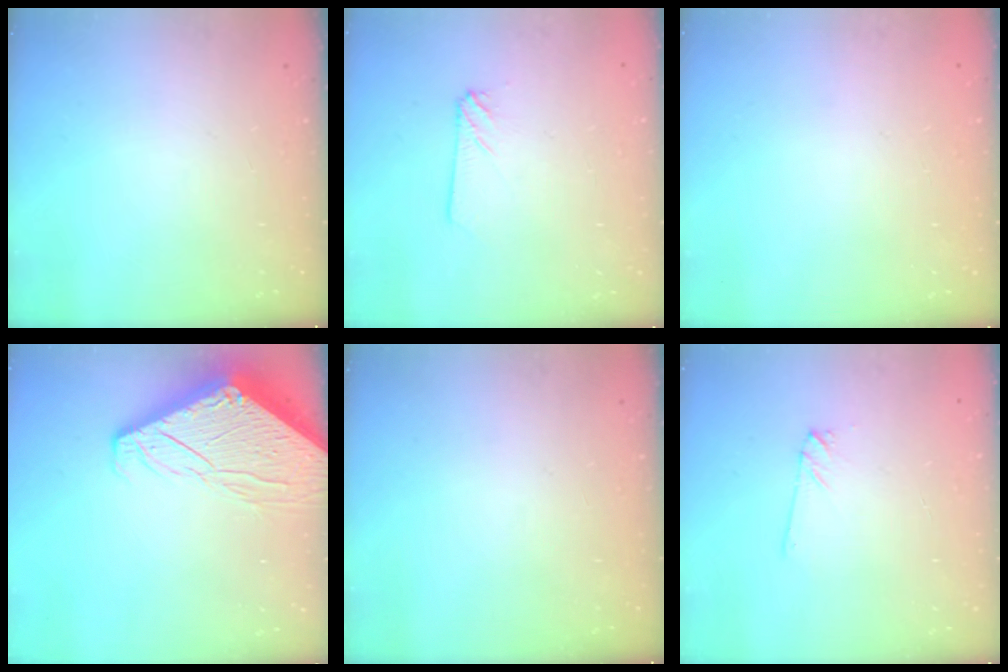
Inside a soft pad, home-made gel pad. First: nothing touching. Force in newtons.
{"total": 3.4, "press": 3.4, "slide": 0.4}
{"total": 0.0}
{"total": 11.9, "press": 11.8, "slide": 1.3}
{"total": 0.0}
{"total": 1.7, "press": 1.7, "slide": 0.1}